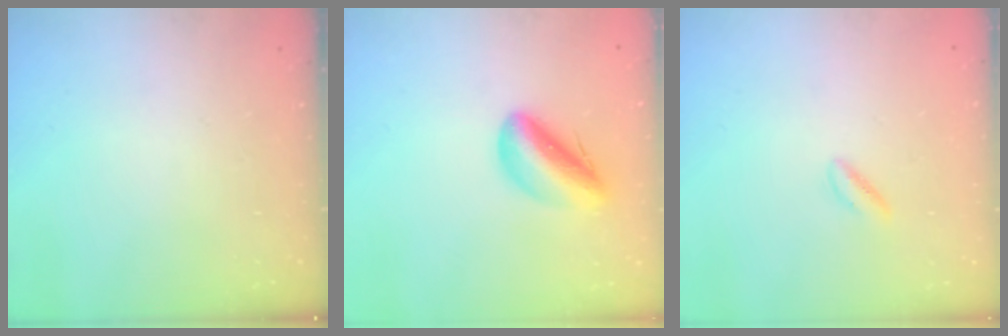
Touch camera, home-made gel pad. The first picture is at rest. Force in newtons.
{"total": 10.1, "press": 9.6, "slide": 3.0}
{"total": 1.5, "press": 1.1, "slide": 1.0}